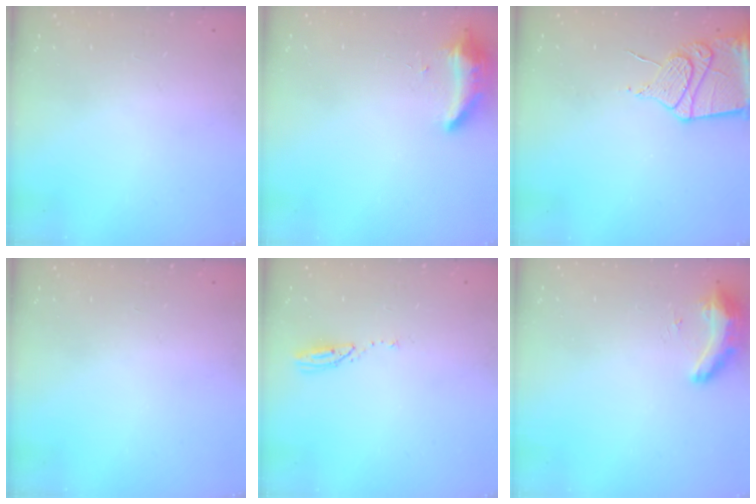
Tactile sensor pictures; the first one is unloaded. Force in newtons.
{"total": 8.4, "press": 8.4, "slide": 0.4}
{"total": 13.2, "press": 13.1, "slide": 1.7}
{"total": 0.0}
{"total": 3.7, "press": 3.7, "slide": 0.3}
{"total": 8.4, "press": 8.3, "slide": 1.3}